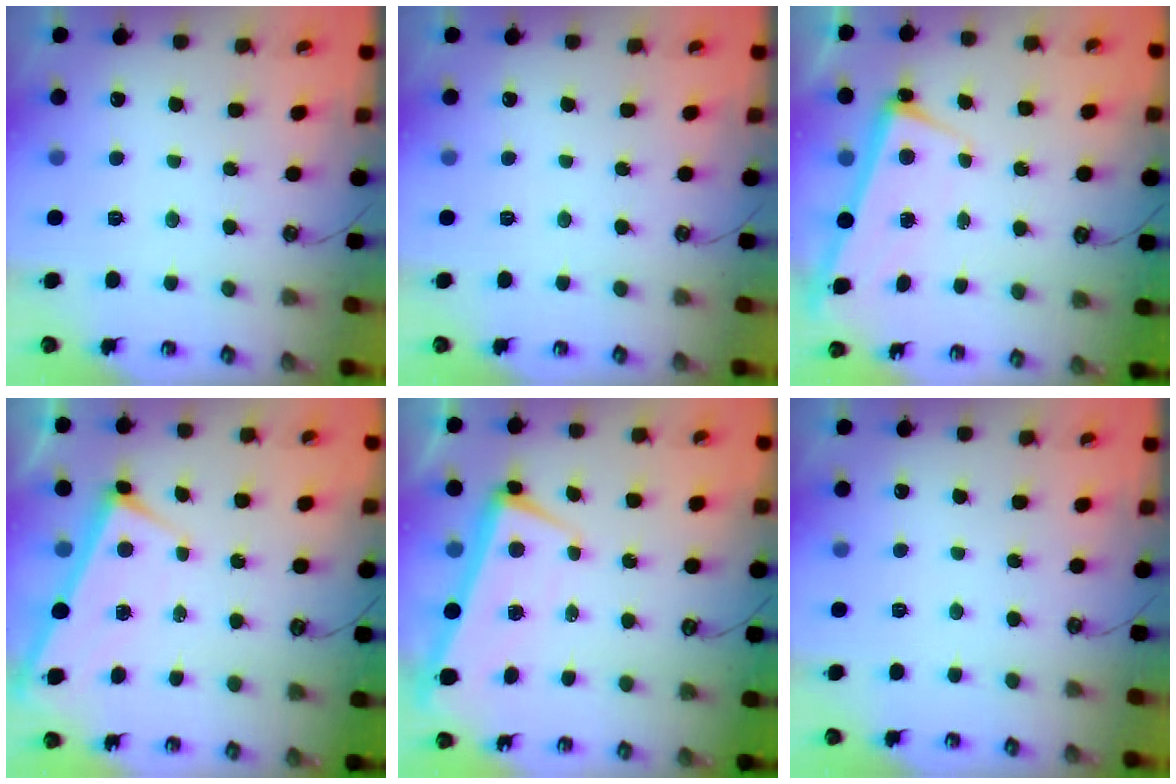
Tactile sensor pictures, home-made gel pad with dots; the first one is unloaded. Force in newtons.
{"total": 0.0}
{"total": 2.8, "press": 2.8, "slide": 0.4}
{"total": 3.0, "press": 3.0, "slide": 0.1}
{"total": 2.1, "press": 2.0, "slide": 0.7}
{"total": 0.0}